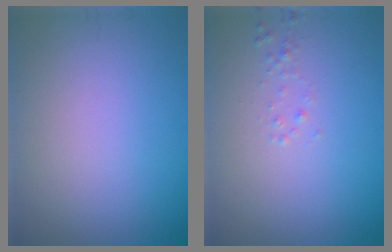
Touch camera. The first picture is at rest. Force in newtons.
{"total": 0.7, "press": 0.6, "slide": 0.1}